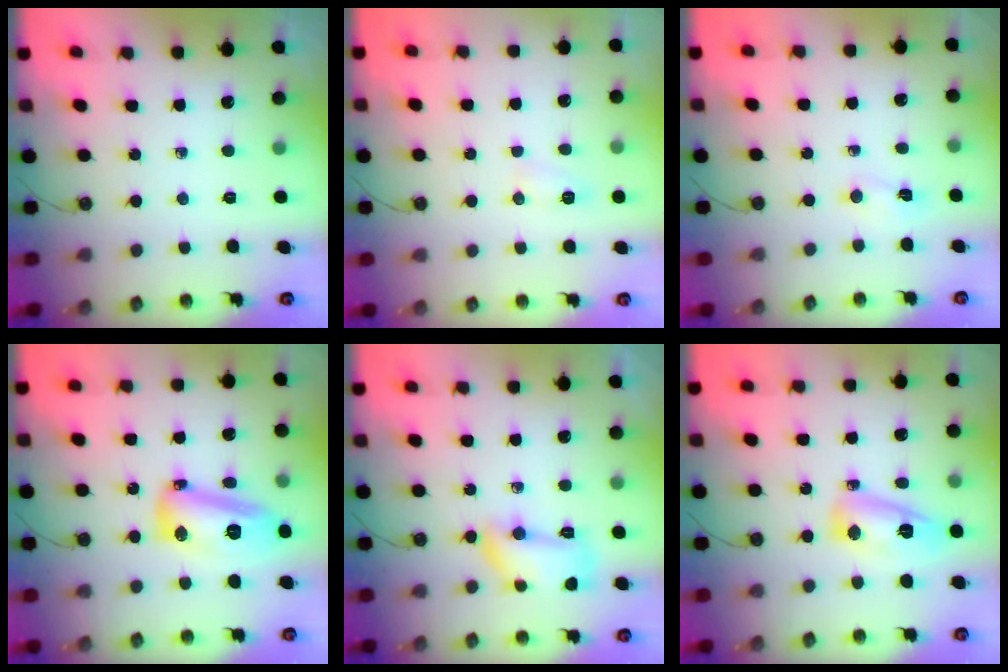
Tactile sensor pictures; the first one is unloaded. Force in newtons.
{"total": 5.0, "press": 5.0, "slide": 0.6}
{"total": 2.2, "press": 2.1, "slide": 0.7}
{"total": 13.9, "press": 13.8, "slide": 1.4}
{"total": 11.2, "press": 10.3, "slide": 4.5}
{"total": 11.0, "press": 11.0, "slide": 1.2}